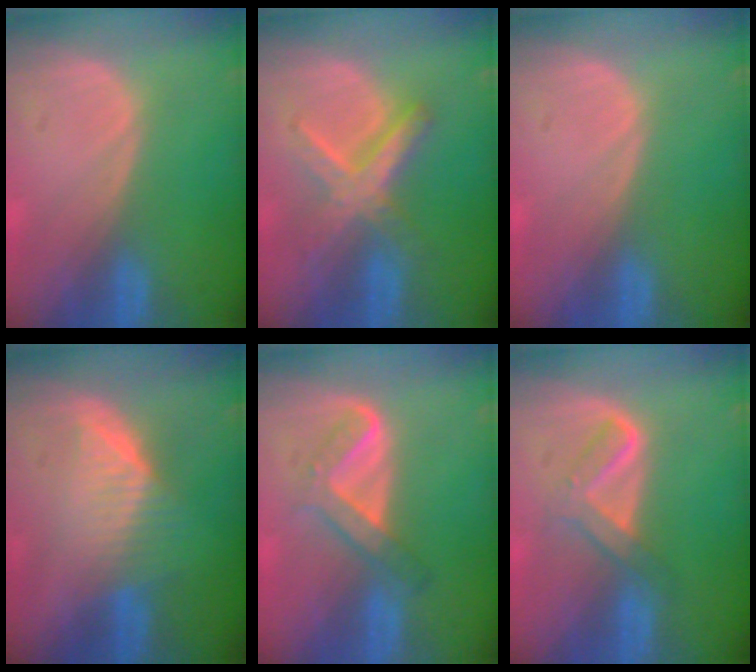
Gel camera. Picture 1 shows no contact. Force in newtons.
{"total": 6.3, "press": 6.3, "slide": 0.2}
{"total": 0.0}
{"total": 6.5, "press": 5.8, "slide": 2.8}
{"total": 5.1, "press": 4.9, "slide": 1.2}
{"total": 4.4, "press": 4.4, "slide": 0.4}